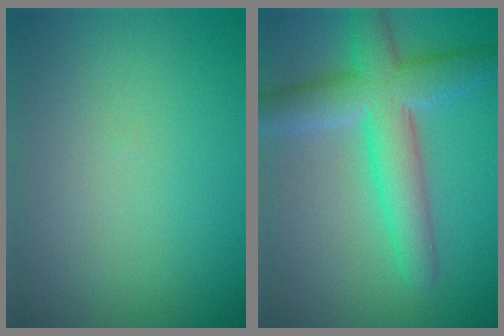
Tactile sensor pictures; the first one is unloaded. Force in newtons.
{"total": 7.1, "press": 7.0, "slide": 0.3}